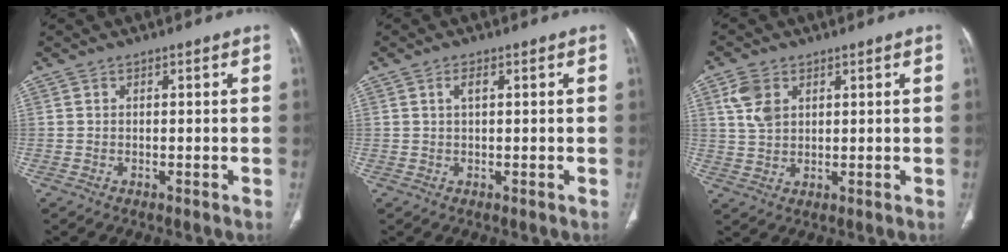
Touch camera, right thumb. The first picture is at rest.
{"total": 1.9, "force": [0.6, 0.8, 1.7], "torque": [-0.034, 0.005, 0.013]}
{"total": 5.7, "force": [2.2, 3.8, 3.5], "torque": [-0.064, -0.001, 0.051]}